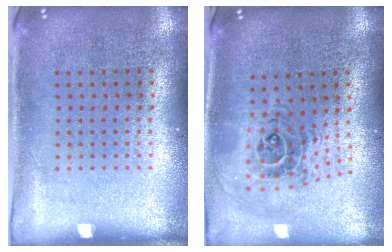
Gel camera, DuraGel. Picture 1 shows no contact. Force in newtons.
{"total": 1.2, "press": 1.1, "slide": 0.5}